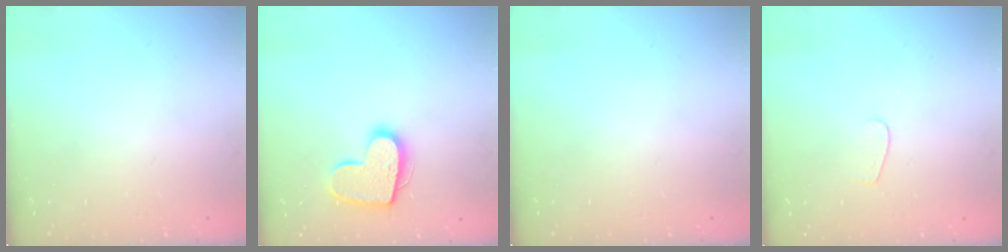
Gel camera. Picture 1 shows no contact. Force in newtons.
{"total": 14.5, "press": 14.5, "slide": 0.9}
{"total": 0.0}
{"total": 3.7, "press": 3.7, "slide": 0.3}